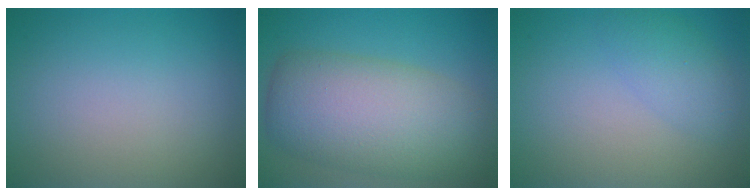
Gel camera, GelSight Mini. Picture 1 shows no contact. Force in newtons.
{"total": 9.7, "press": 9.6, "slide": 0.4}
{"total": 2.5, "press": 2.5, "slide": 0.1}